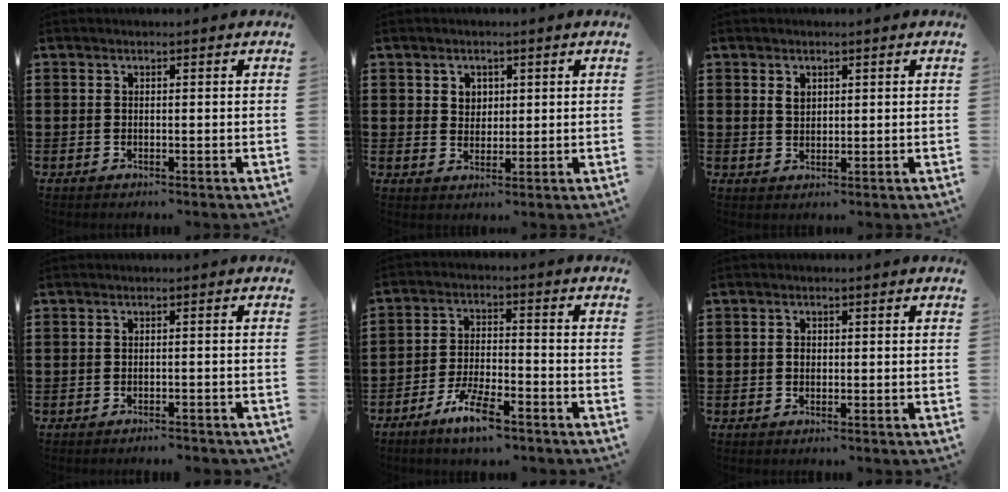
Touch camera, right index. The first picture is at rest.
{"total": 2.4, "force": [1.2, 2.1, 0.5], "torque": [-0.019, 0.010, 0.021]}
{"total": 1.6, "force": [0.9, 1.0, 0.9], "torque": [-0.020, 0.004, 0.016]}
{"total": 1.2, "force": [-1.2, 0.0, 0.3], "torque": [-0.009, 0.000, -0.024]}
{"total": 7.2, "force": [-5.1, 1.6, 4.8], "torque": [-0.102, -0.002, -0.094]}
{"total": 1.2, "force": [-0.1, 0.9, 0.9], "torque": [-0.019, 0.004, -0.002]}